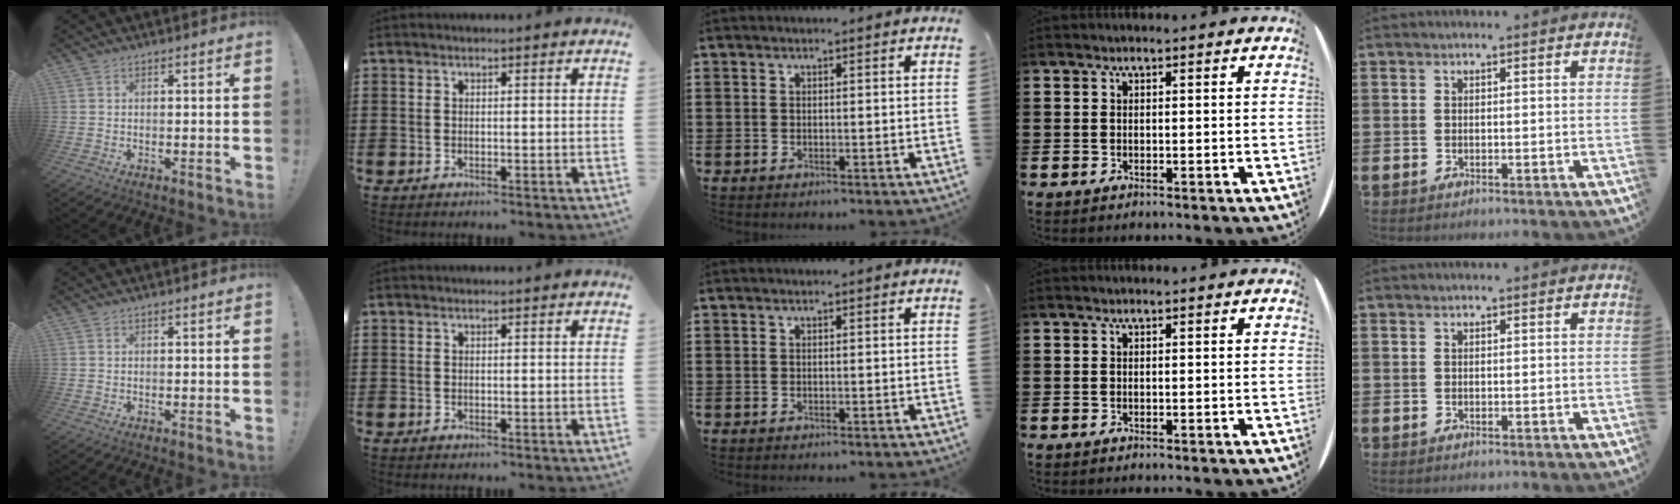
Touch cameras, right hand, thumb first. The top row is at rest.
{}